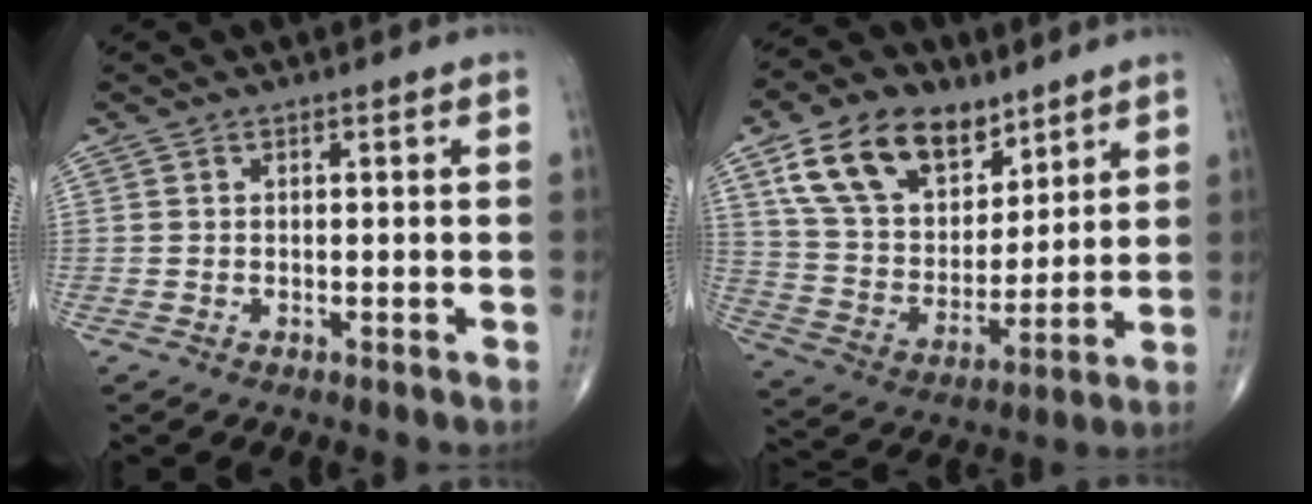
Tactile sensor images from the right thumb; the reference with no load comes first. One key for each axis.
{"total": 18.6, "fx": 10.7, "fy": 11.4, "fz": 10.2, "tx": -0.145, "ty": -0.035, "tz": 0.199}